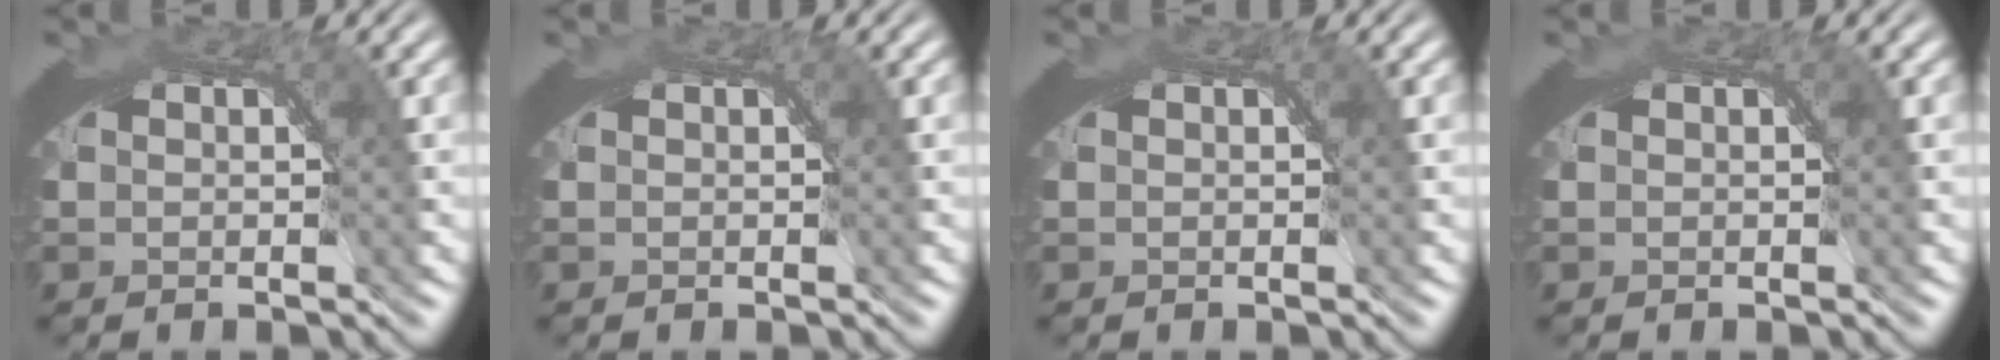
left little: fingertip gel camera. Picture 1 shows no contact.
{"total": 0.0}
{"total": 0.0}
{"total": 0.0}